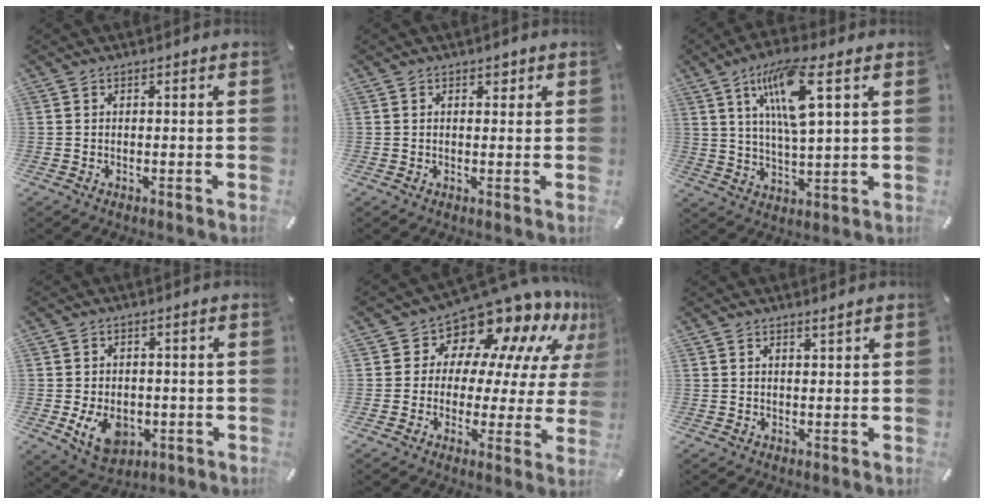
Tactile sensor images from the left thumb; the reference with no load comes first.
{"total": 1.3, "force": [0.7, 0.9, 0.5], "torque": [-0.004, 0.002, 0.010]}
{"total": 12.8, "force": [6.1, 3.1, 10.8], "torque": [-0.217, -0.004, 0.098]}
{"total": 8.0, "force": [-1.8, 6.2, 4.8], "torque": [-0.088, 0.001, -0.033]}
{"total": 12.6, "force": [10.4, 6.1, 3.7], "torque": [-0.058, -0.105, 0.170]}
{"total": 1.2, "force": [1.1, 0.1, 0.4], "torque": [-0.008, 0.000, 0.020]}